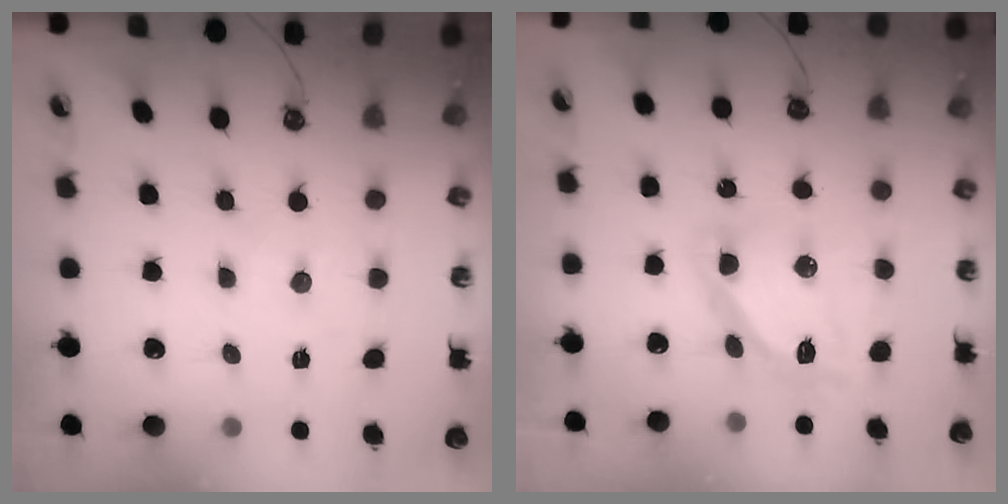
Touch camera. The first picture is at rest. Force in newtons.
{"total": 13.2, "press": 13.1, "slide": 1.6}